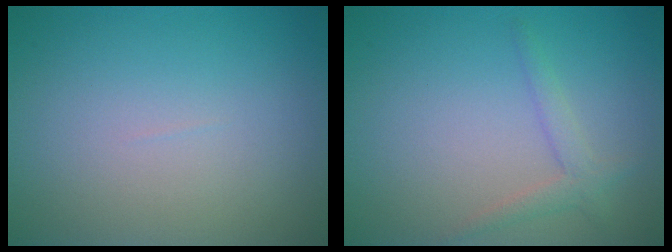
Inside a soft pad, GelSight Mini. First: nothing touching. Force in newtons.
{"total": 1.8, "press": 1.8, "slide": 0.2}